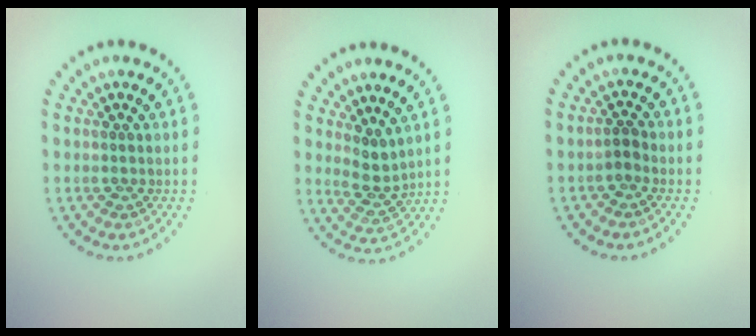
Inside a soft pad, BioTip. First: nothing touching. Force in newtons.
{"total": 2.1, "press": 1.6, "slide": 1.4}
{"total": 1.1, "press": 0.8, "slide": 0.7}